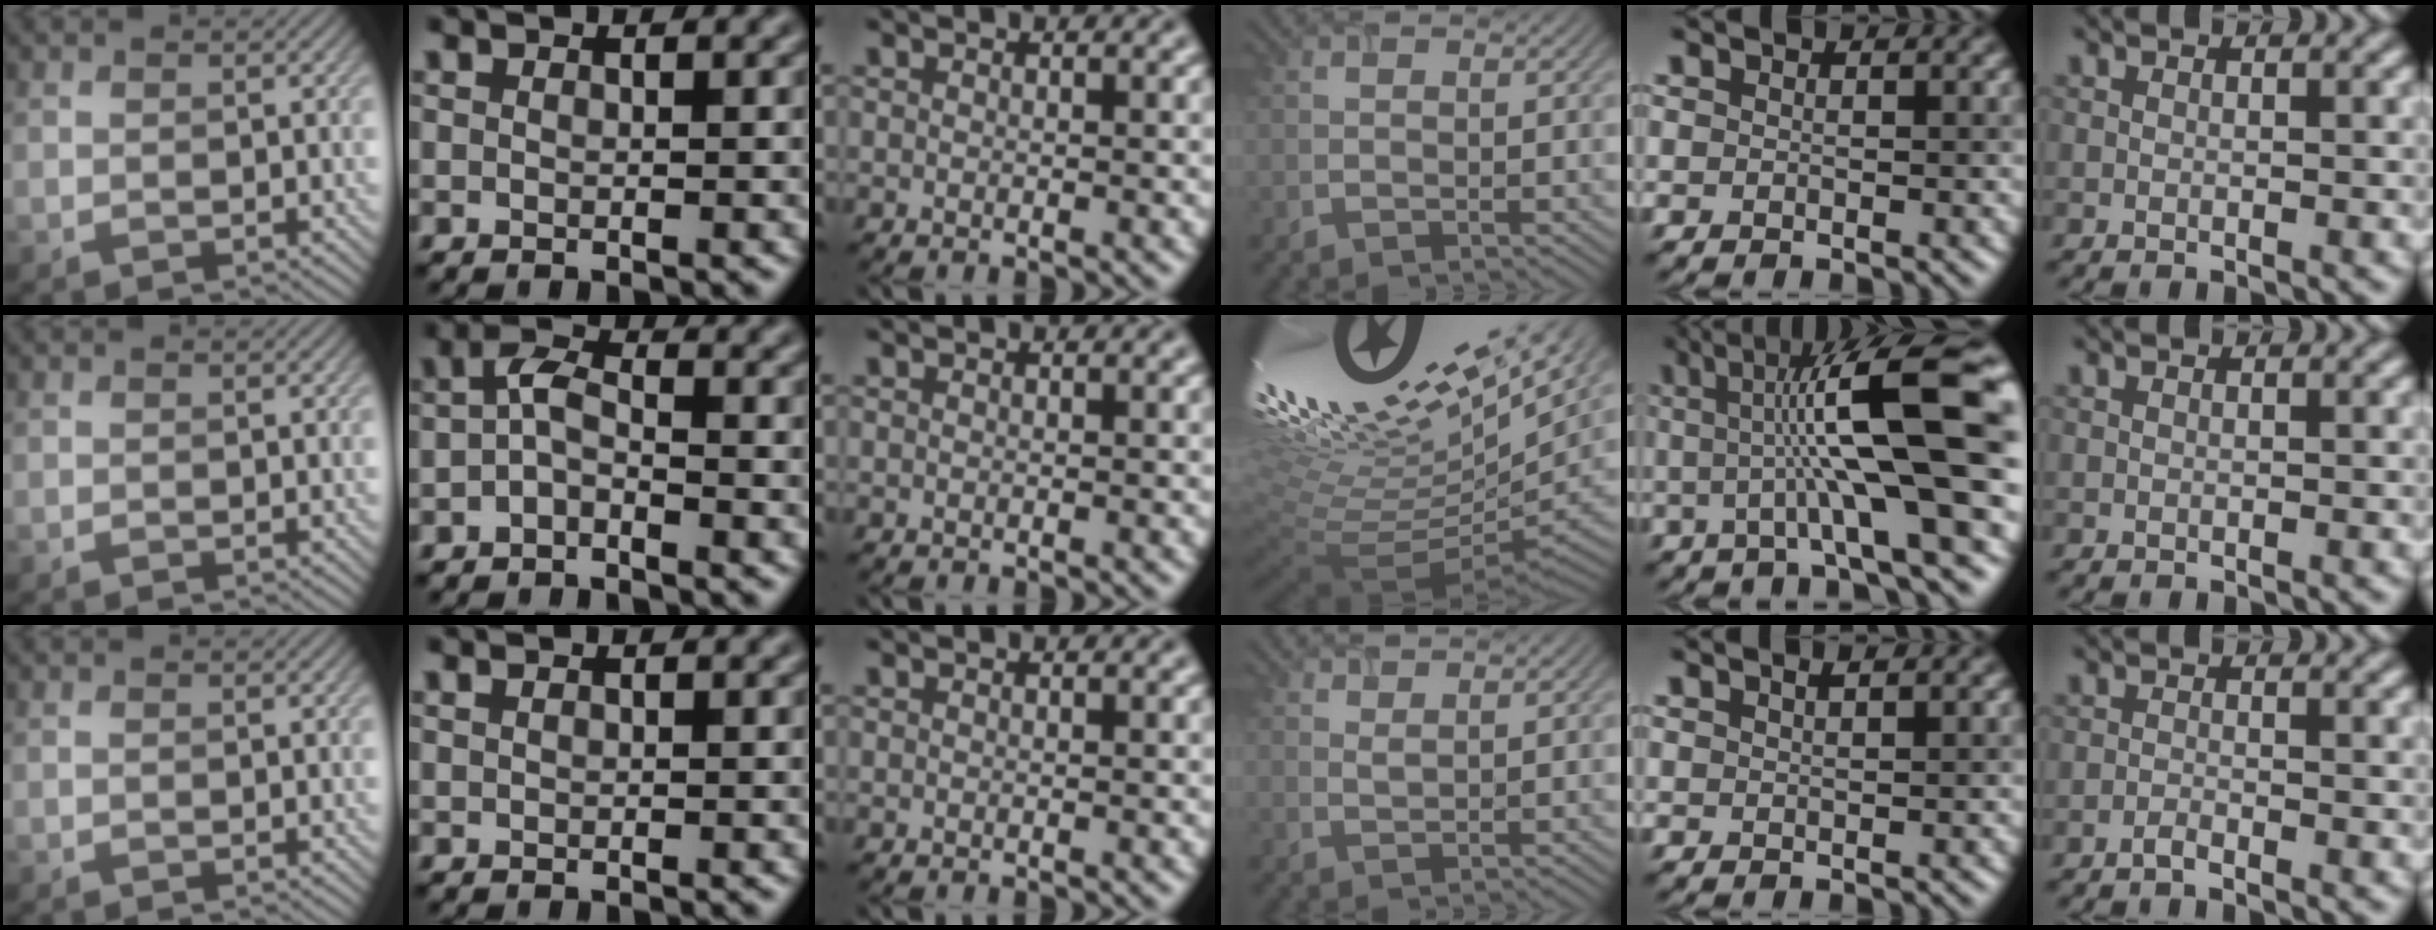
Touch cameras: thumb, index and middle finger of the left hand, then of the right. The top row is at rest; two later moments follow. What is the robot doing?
{"motion": "screw", "object": "timer"}